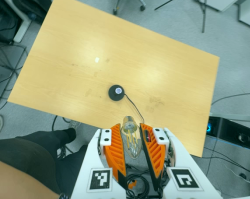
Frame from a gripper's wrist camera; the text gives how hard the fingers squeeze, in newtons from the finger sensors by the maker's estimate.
{"total": 10.0, "left": 9.7, "right": 10.3}